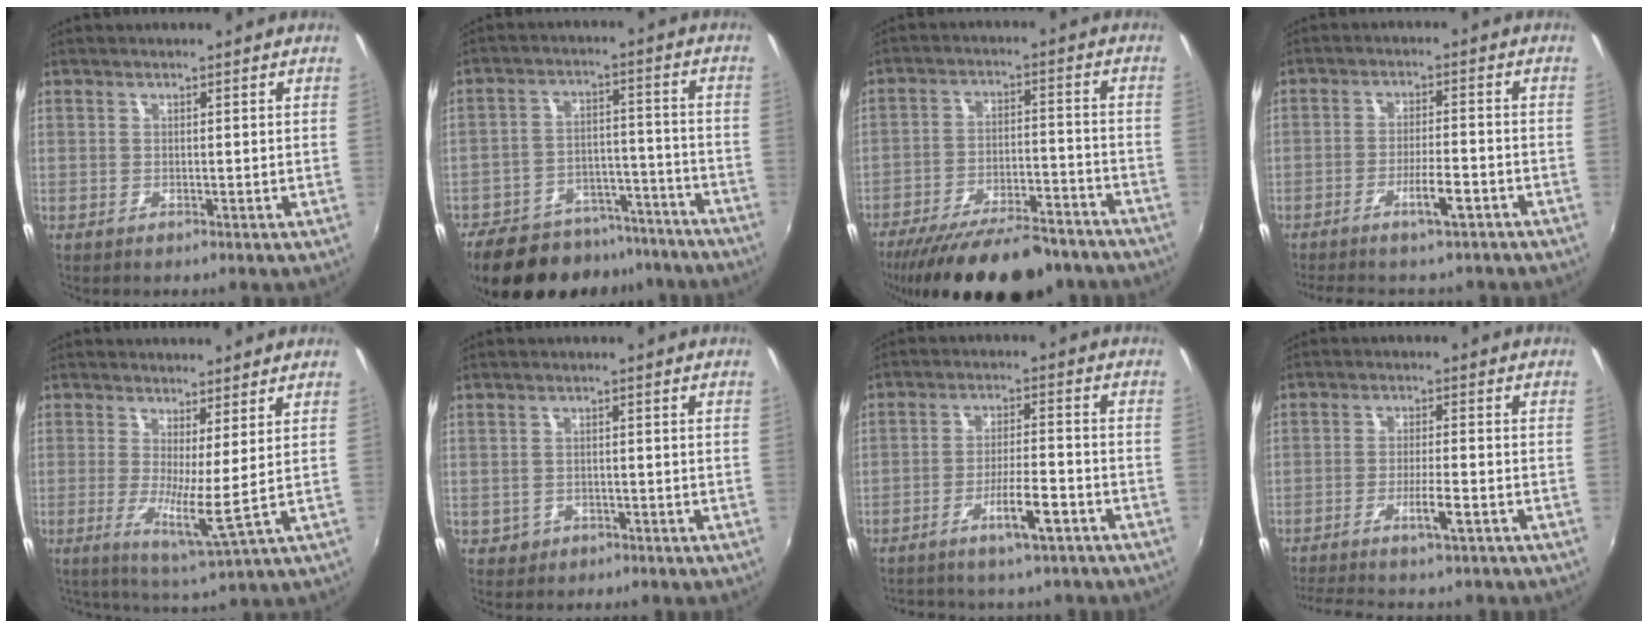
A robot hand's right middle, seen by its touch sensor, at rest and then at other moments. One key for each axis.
{"total": 19.1, "fx": -17.1, "fy": 3.5, "fz": 7.7, "tx": -0.149, "ty": -0.010, "tz": -0.225}
{"total": 21.2, "fx": -17.6, "fy": 6.0, "fz": 10.3, "tx": -0.187, "ty": -0.022, "tz": -0.247}
{"total": 5.3, "fx": -3.8, "fy": 0.6, "fz": 3.6, "tx": -0.069, "ty": 0.003, "tz": -0.058}
{"total": 4.7, "fx": 1.5, "fy": -0.8, "fz": 4.4, "tx": -0.082, "ty": -0.017, "tz": 0.022}
{"total": 2.0, "fx": -0.3, "fy": 1.9, "fz": 0.3, "tx": -0.012, "ty": 0.001, "tz": 0.001}
{"total": 5.2, "fx": -3.6, "fy": 0.9, "fz": 3.7, "tx": -0.070, "ty": 0.004, "tz": -0.051}
{"total": 6.4, "fx": -4.9, "fy": -0.1, "fz": 4.1, "tx": -0.084, "ty": -0.004, "tz": -0.081}